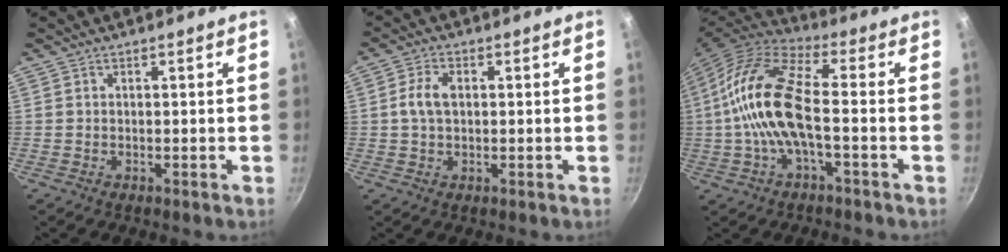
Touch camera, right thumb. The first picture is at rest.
{"total": 4.8, "force": [0.5, 3.0, 3.7], "torque": [-0.080, 0.010, 0.007]}
{"total": 16.4, "force": [-1.5, 6.3, 15.1], "torque": [-0.321, 0.038, -0.033]}